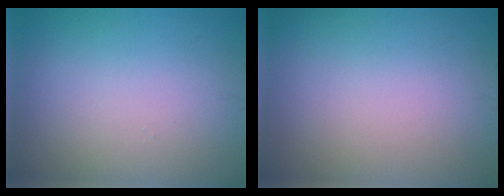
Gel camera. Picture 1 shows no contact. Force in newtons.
{"total": 0.0}